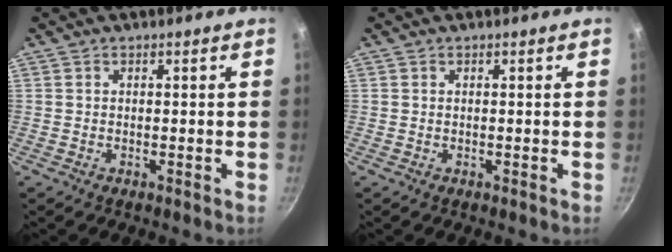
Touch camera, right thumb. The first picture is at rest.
{"total": 0.0}